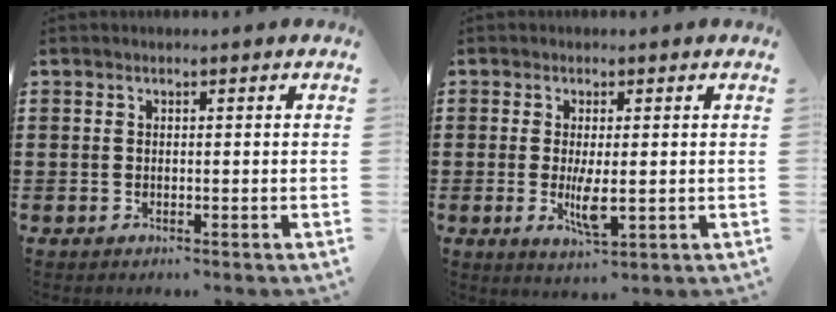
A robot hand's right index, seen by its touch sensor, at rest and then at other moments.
{"total": 4.4, "force": [-0.4, 1.1, 4.2], "torque": [-0.081, -0.011, -0.013]}